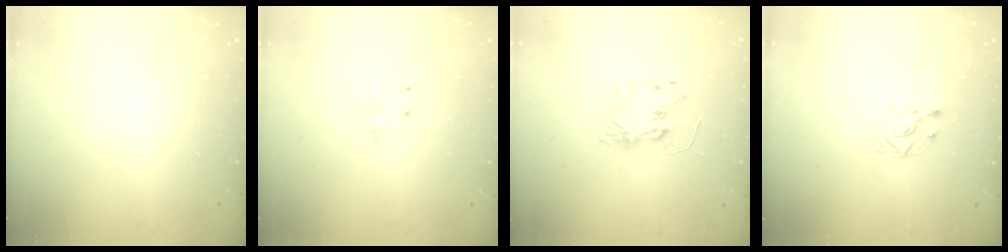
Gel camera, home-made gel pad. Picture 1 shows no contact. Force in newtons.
{"total": 7.6, "press": 7.5, "slide": 0.7}
{"total": 7.9, "press": 7.9, "slide": 0.2}
{"total": 6.8, "press": 6.8, "slide": 0.4}